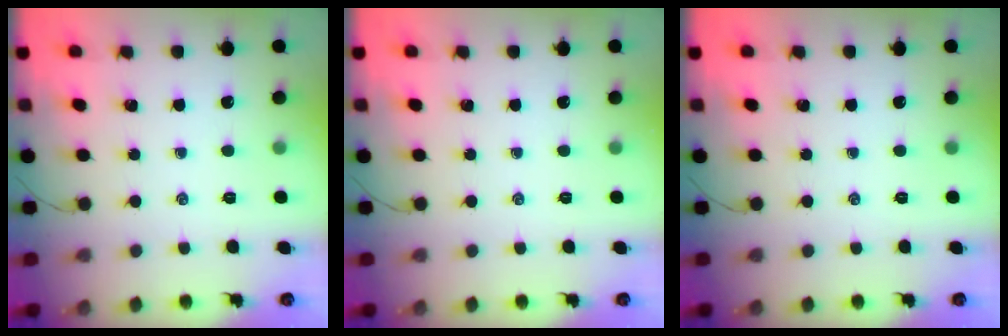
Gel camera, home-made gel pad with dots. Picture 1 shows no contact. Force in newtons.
{"total": 0.0}
{"total": 0.0}